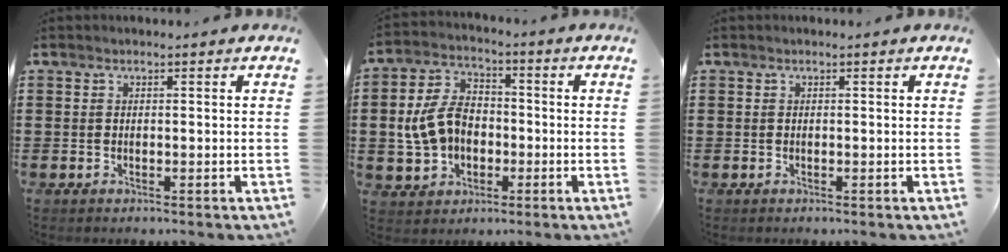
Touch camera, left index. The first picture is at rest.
{"total": 8.6, "force": [-0.8, 6.4, 5.6], "torque": [-0.147, 0.010, -0.019]}
{"total": 0.0}